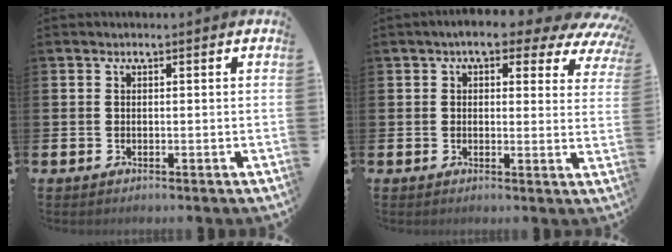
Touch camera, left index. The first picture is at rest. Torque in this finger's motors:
{"motor_torque": [1.61, -0.52, 1.05, 0.21]}